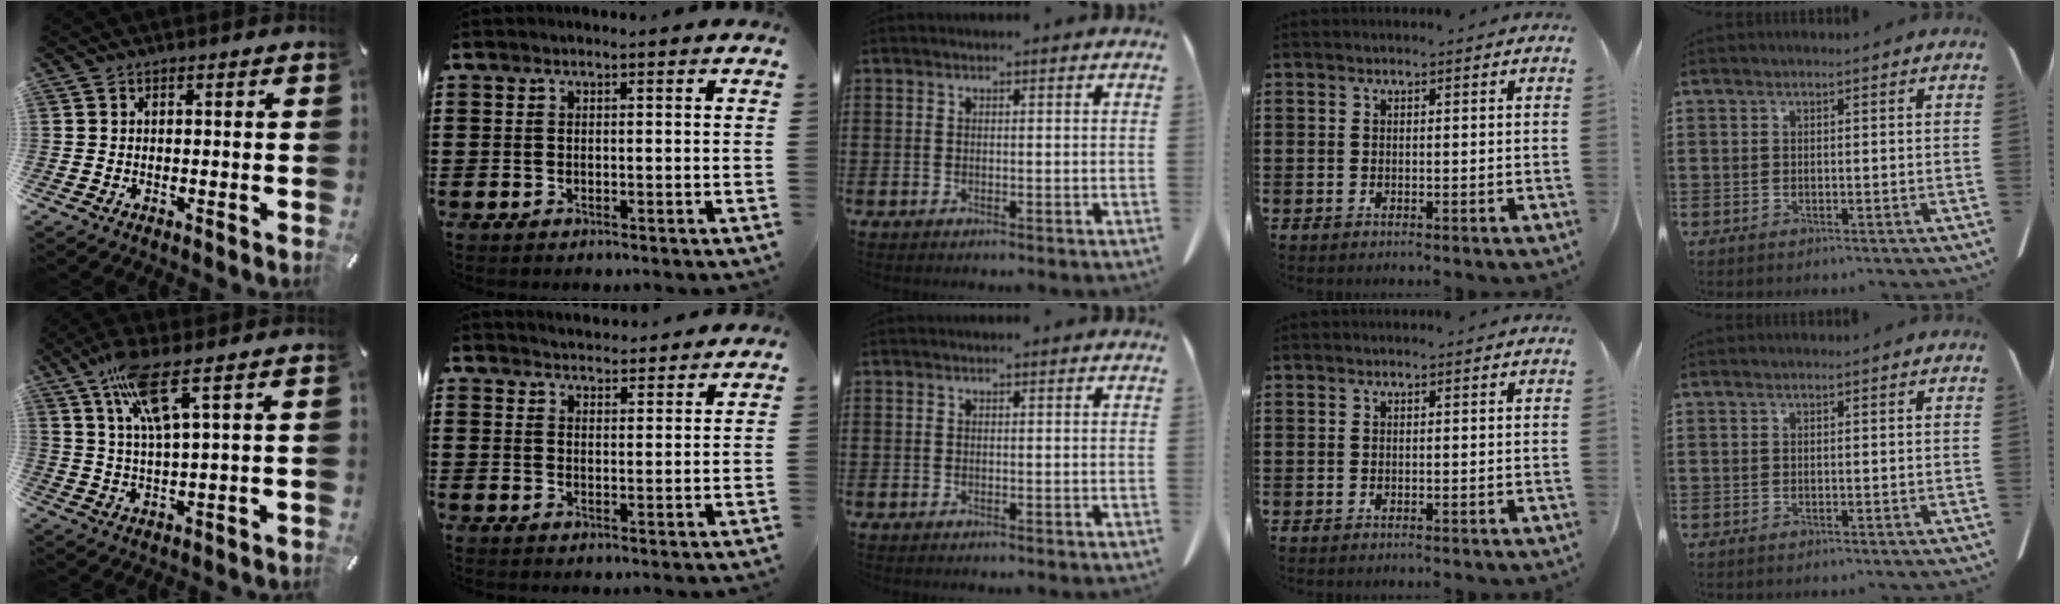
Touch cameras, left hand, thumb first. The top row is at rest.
{"thumb": {"total": 10.2, "force": [5.2, 1.5, 8.6], "torque": [-0.170, -0.003, 0.091]}, "index": {"total": 3.3, "force": [3.3, 0.1, -0.1], "torque": [-0.008, -0.015, 0.059]}}